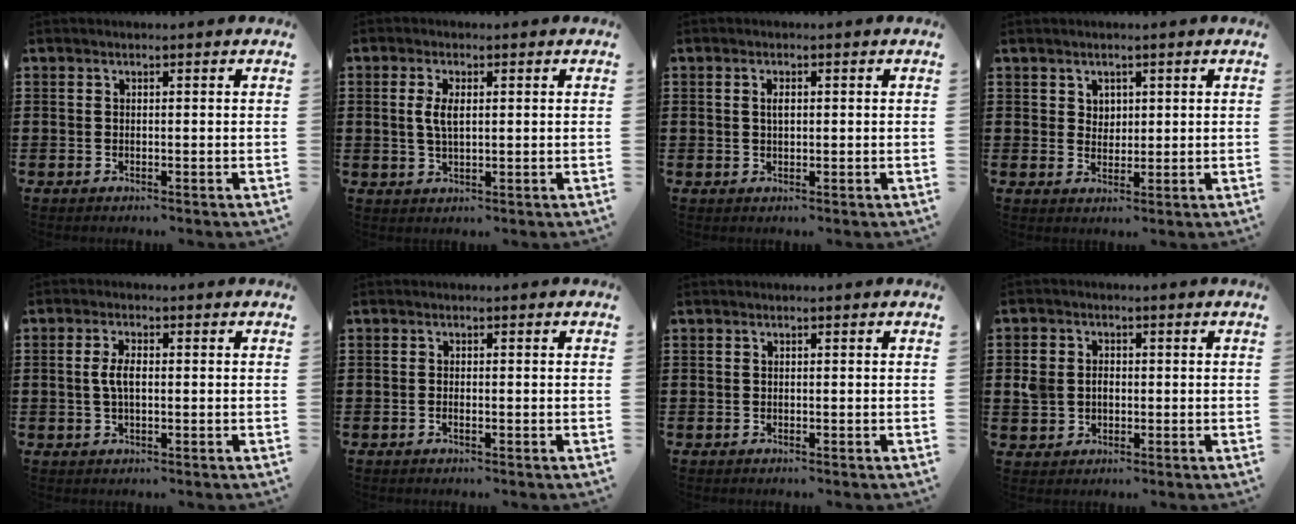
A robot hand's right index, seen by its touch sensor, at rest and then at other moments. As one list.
[{"total": 3.6, "force": [0.5, 1.6, 3.2], "torque": [-0.066, 0.008, 0.007]}, {"total": 1.7, "force": [0.3, 0.7, 1.5], "torque": [-0.031, 0.005, 0.005]}, {"total": 2.3, "force": [1.4, 1.7, 0.4], "torque": [-0.014, 0.008, 0.025]}, {"total": 3.5, "force": [0.1, 1.5, 3.2], "torque": [-0.071, 0.001, -0.003]}, {"total": 0.6, "force": [-0.3, 0.2, 0.5], "torque": [-0.010, -0.003, -0.004]}, {"total": 0.0}, {"total": 3.4, "force": [-0.1, 3.0, 1.6], "torque": [-0.049, 0.008, -0.008]}]